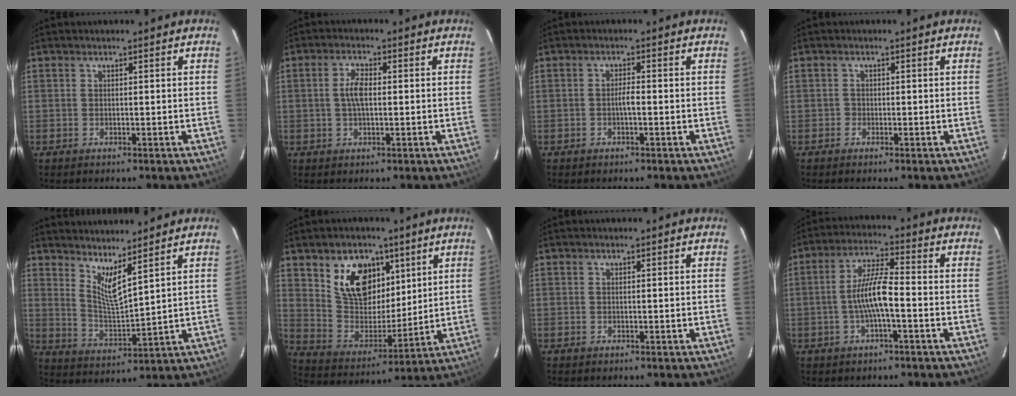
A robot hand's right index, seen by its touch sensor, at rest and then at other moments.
{"total": 3.8, "force": [0.0, 1.6, 3.5], "torque": [-0.072, 0.007, 0.002]}
{"total": 1.6, "force": [-0.6, 0.3, 1.5], "torque": [-0.029, 0.004, -0.012]}
{"total": 0.9, "force": [-0.5, 0.7, -0.2], "torque": [0.001, 0.003, -0.012]}
{"total": 6.8, "force": [5.1, 0.6, 4.5], "torque": [-0.081, -0.018, 0.098]}
{"total": 14.5, "force": [7.2, 9.4, 8.4], "torque": [-0.159, 0.008, 0.148]}
{"total": 0.0}
{"total": 7.6, "force": [-2.0, 1.1, 7.2], "torque": [-0.147, 0.008, -0.036]}